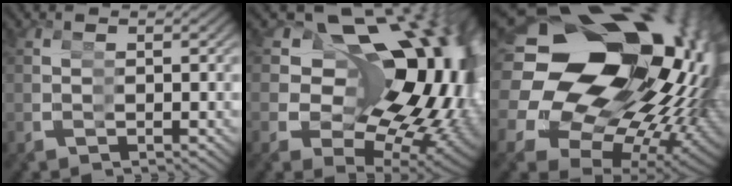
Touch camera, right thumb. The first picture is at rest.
{"total": 23.3, "force": [1.4, 15.4, 17.4], "torque": [-0.241, -0.035, 0.037]}
{"total": 33.8, "force": [1.1, 23.4, 24.3], "torque": [-0.365, -0.064, 0.027]}